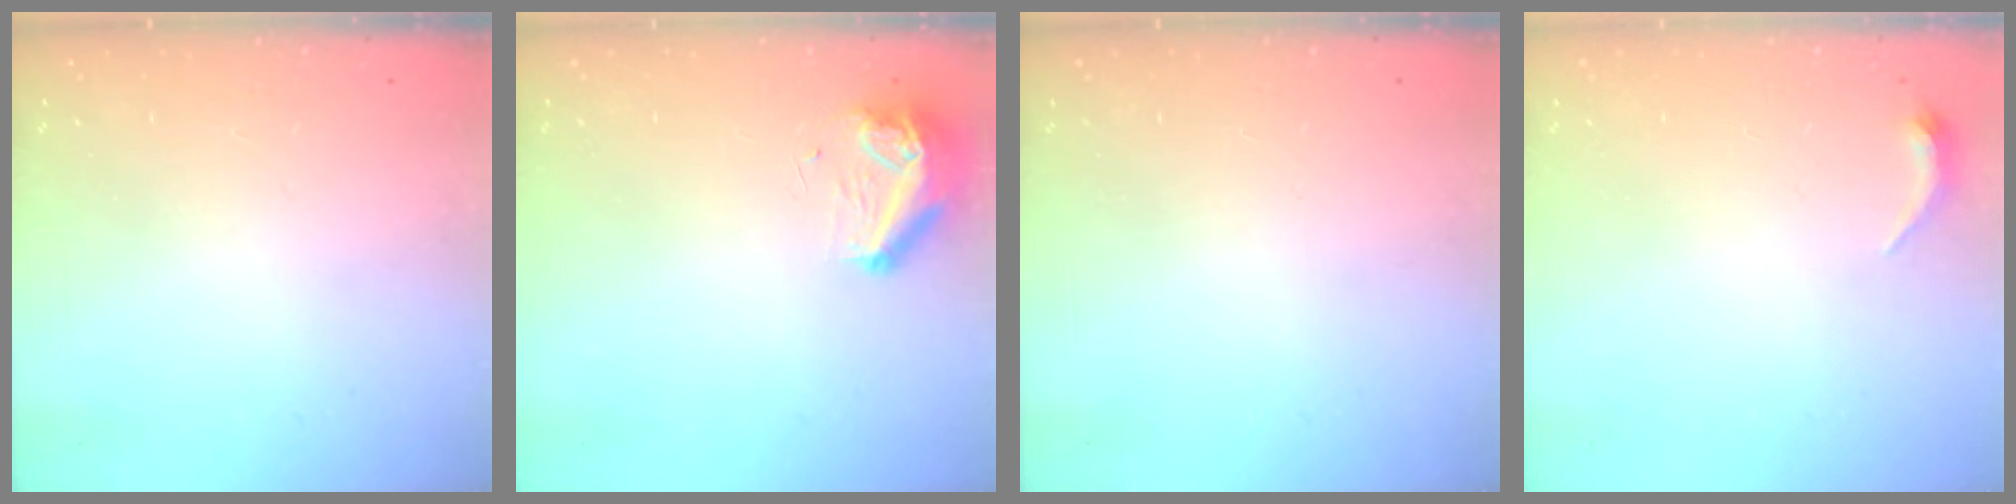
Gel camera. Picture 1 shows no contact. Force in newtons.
{"total": 8.4, "press": 8.2, "slide": 1.9}
{"total": 0.0}
{"total": 3.5, "press": 3.4, "slide": 0.7}